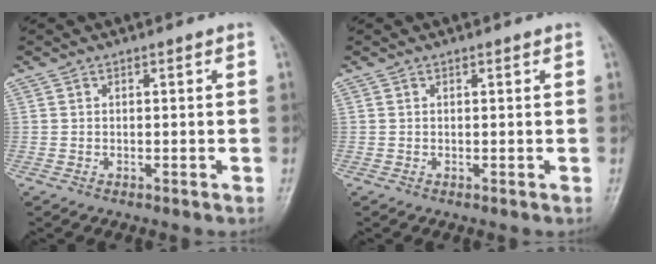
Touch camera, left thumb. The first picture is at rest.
{"total": 0.5, "force": [0.4, 0.2, 0.3], "torque": [-0.008, -0.003, 0.005]}